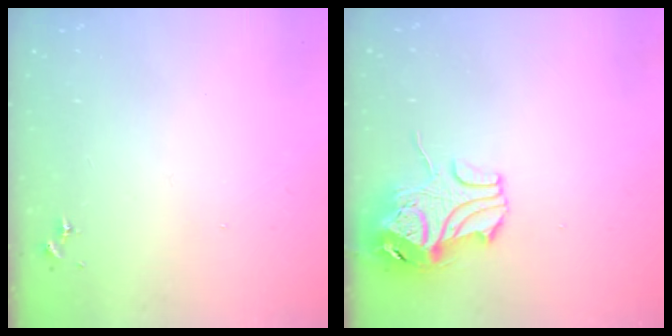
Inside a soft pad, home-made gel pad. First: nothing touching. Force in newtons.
{"total": 10.5, "press": 10.4, "slide": 1.5}